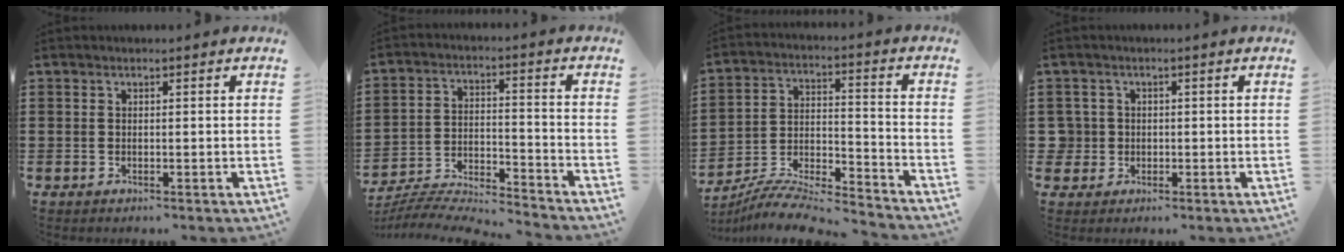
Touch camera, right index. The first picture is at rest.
{"total": 6.3, "force": [-6.2, 0.3, 1.2], "torque": [-0.036, -0.005, -0.129]}
{"total": 8.3, "force": [-7.9, 0.8, 2.3], "torque": [-0.051, 0.001, -0.161]}
{"total": 2.6, "force": [-0.3, 2.6, 0.3], "torque": [-0.027, 0.004, -0.012]}